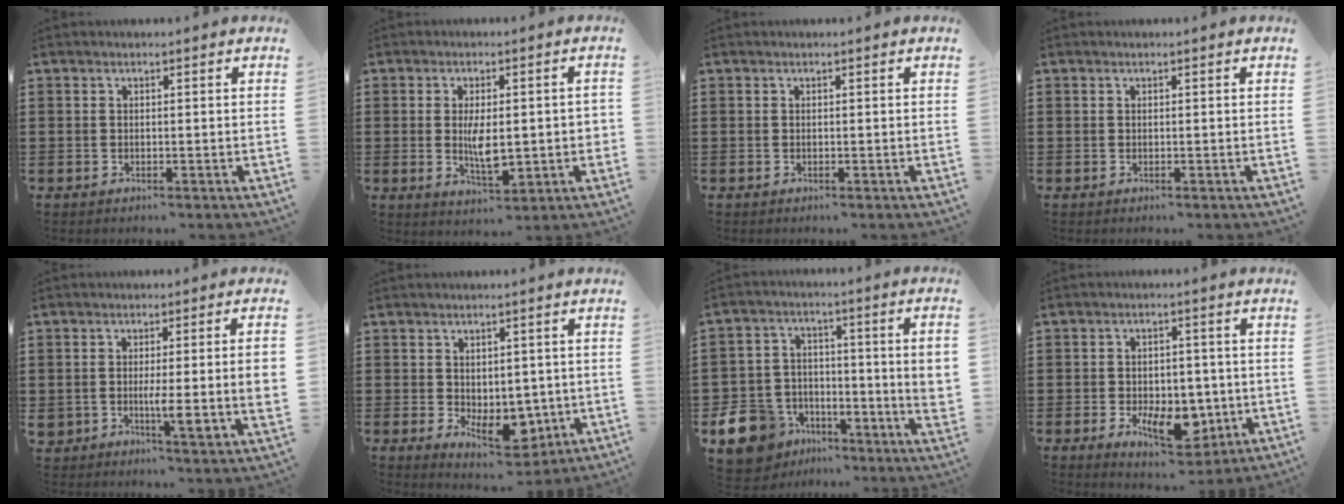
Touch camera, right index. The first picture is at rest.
{"total": 6.6, "force": [0.0, 2.5, 6.1], "torque": [-0.115, -0.002, -0.007]}
{"total": 0.0}
{"total": 0.0}
{"total": 6.2, "force": [-0.6, 1.6, 6.0], "torque": [-0.107, -0.005, -0.016]}
{"total": 5.8, "force": [-0.6, 4.2, 3.9], "torque": [-0.048, 0.006, -0.009]}
{"total": 11.4, "force": [-4.3, 7.6, 7.2], "torque": [-0.180, 0.016, -0.079]}
{"total": 8.0, "force": [-2.4, 4.7, 6.0], "torque": [-0.097, 0.002, -0.040]}